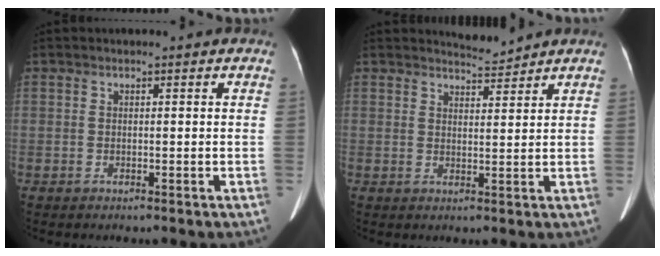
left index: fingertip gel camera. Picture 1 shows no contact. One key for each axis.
{"total": 2.5, "fx": 2.5, "fy": -0.4, "fz": -0.3, "tx": -0.003, "ty": -0.008, "tz": 0.046}